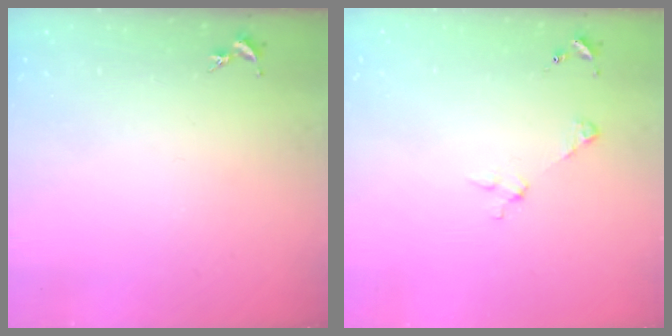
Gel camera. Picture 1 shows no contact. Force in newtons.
{"total": 2.9, "press": 2.9, "slide": 0.3}